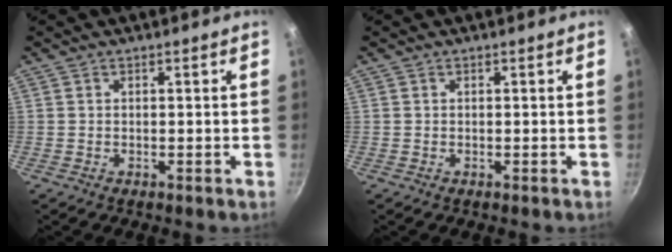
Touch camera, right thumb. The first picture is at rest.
{"total": 0.0}